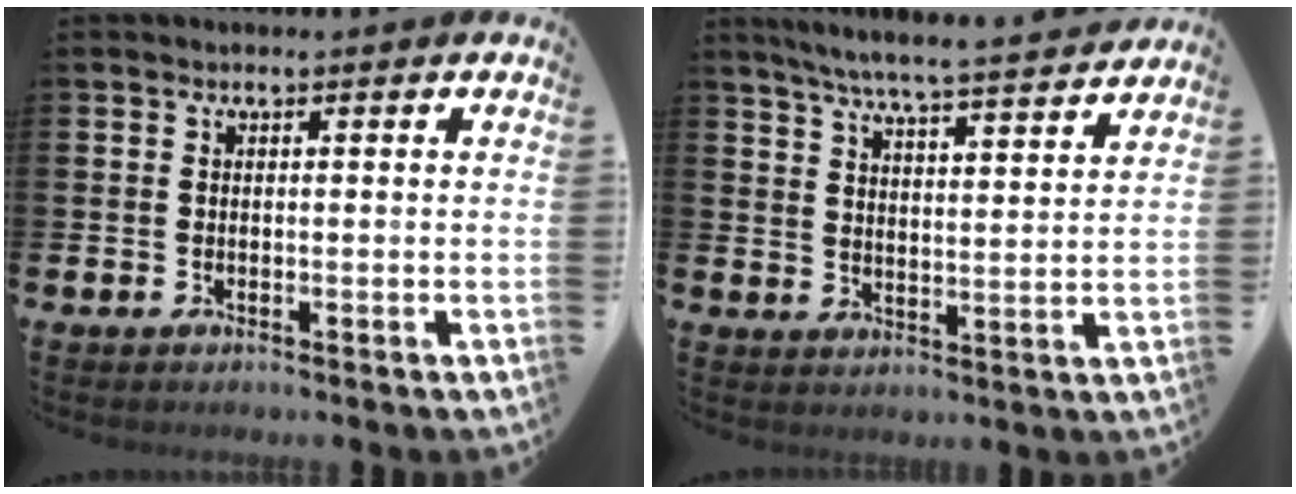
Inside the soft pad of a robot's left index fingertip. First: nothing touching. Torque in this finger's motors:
{"motor_torque": [0.91, -1.23, 0.50, 0.16]}